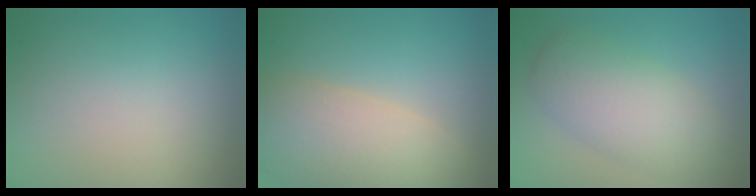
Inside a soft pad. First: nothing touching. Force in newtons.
{"total": 7.9, "press": 7.9, "slide": 0.7}
{"total": 5.4, "press": 5.4, "slide": 0.1}